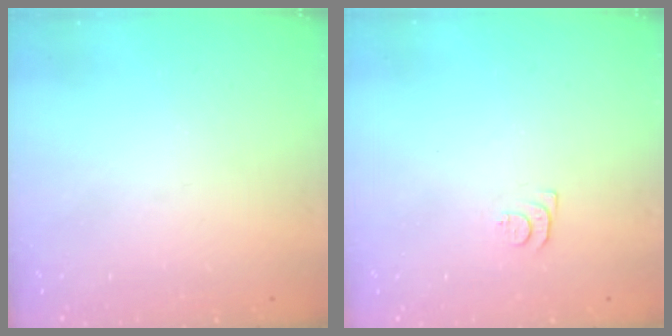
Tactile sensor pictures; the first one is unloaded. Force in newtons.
{"total": 4.6, "press": 4.6, "slide": 0.6}